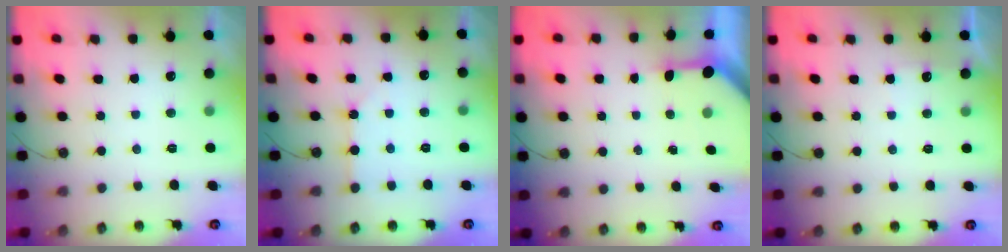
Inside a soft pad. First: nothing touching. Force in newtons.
{"total": 3.5, "press": 3.5, "slide": 0.4}
{"total": 3.1, "press": 3.1, "slide": 0.3}
{"total": 2.8, "press": 2.7, "slide": 0.4}